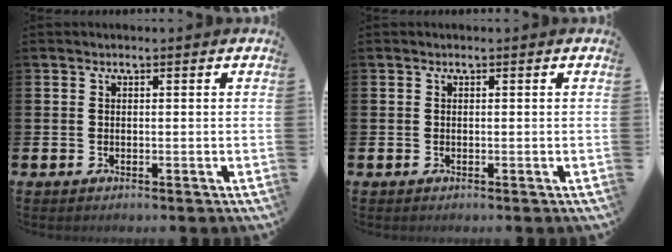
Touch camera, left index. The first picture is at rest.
{"total": 0.0}